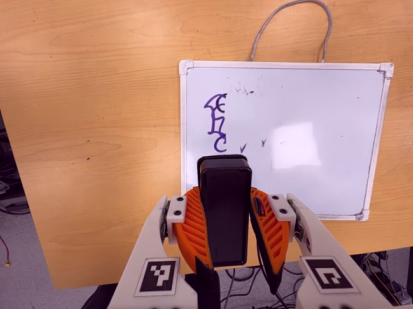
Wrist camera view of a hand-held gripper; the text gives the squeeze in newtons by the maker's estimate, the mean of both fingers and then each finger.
{"total": 7.1, "left": 6.4, "right": 7.8}